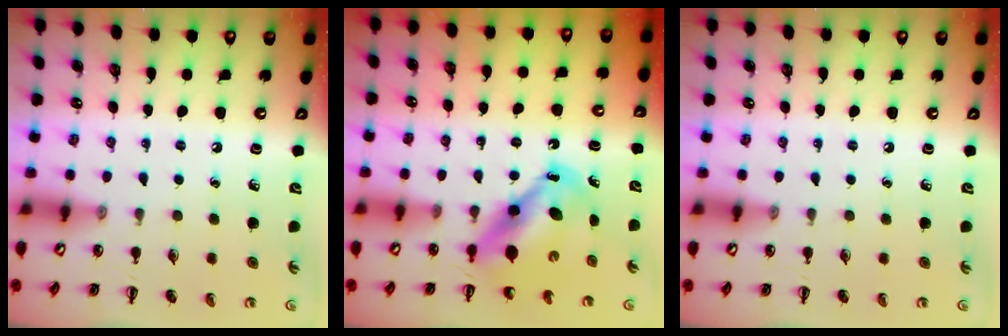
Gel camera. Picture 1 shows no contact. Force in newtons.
{"total": 6.9, "press": 6.6, "slide": 2.0}
{"total": 0.0}